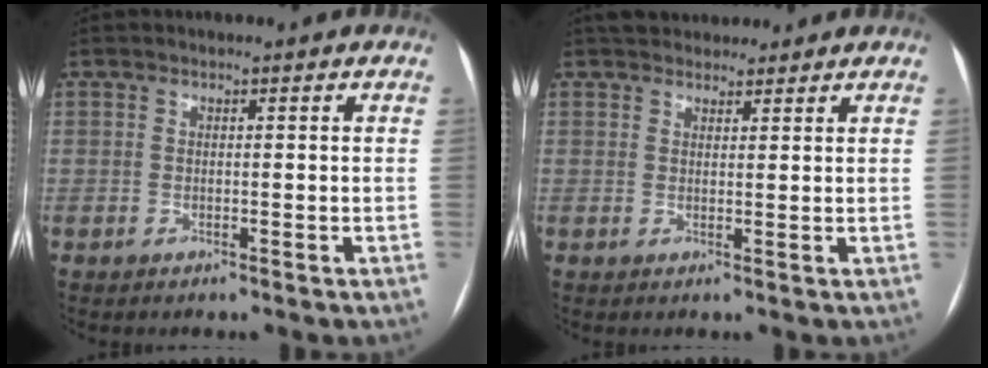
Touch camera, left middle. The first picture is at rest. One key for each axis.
{"total": 6.3, "fx": 5.5, "fy": 2.4, "fz": 1.7, "tx": -0.014, "ty": 0.029, "tz": 0.084}